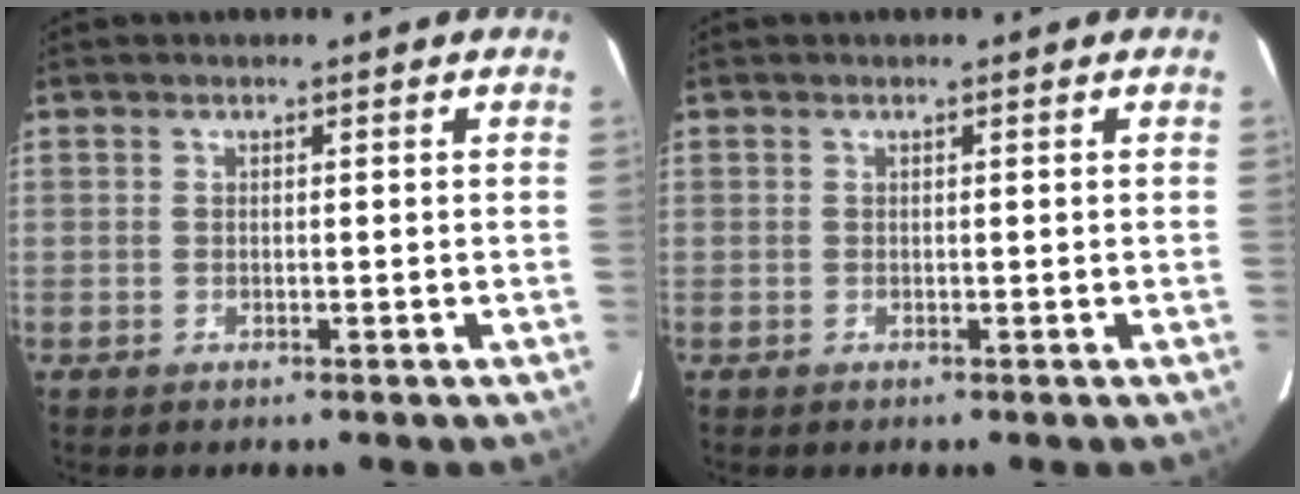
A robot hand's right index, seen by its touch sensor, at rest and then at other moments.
{"total": 0.0}